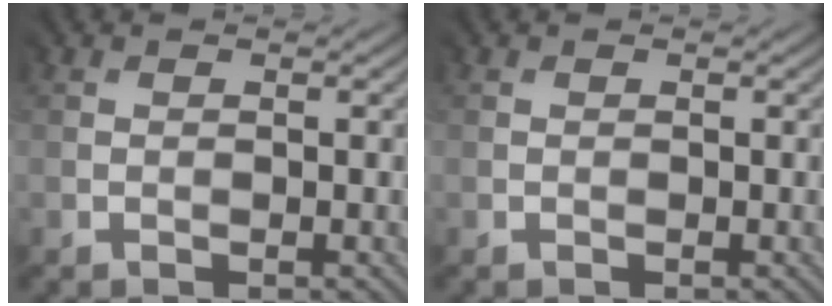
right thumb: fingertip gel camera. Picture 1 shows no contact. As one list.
[{"total": 0.0}]